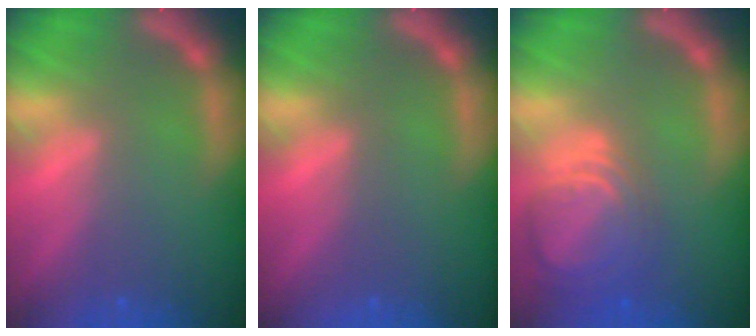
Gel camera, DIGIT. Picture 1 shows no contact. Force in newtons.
{"total": 0.0}
{"total": 7.0}